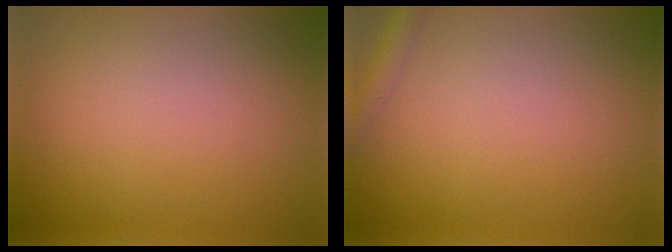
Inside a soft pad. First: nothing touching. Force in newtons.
{"total": 2.0, "press": 2.0, "slide": 0.1}